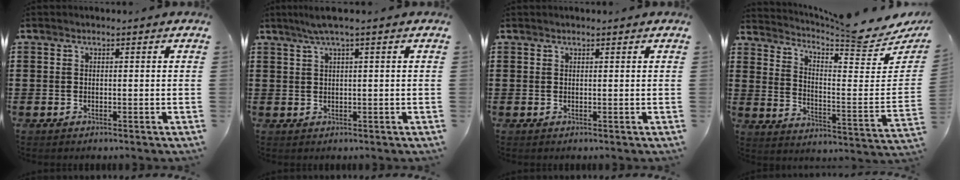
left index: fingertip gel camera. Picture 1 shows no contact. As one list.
[{"total": 2.4, "force": [1.2, -0.2, 2.0], "torque": [-0.038, 0.001, 0.022]}, {"total": 0.0}, {"total": 6.0, "force": [5.4, -0.2, 2.6], "torque": [-0.061, -0.059, 0.082]}]